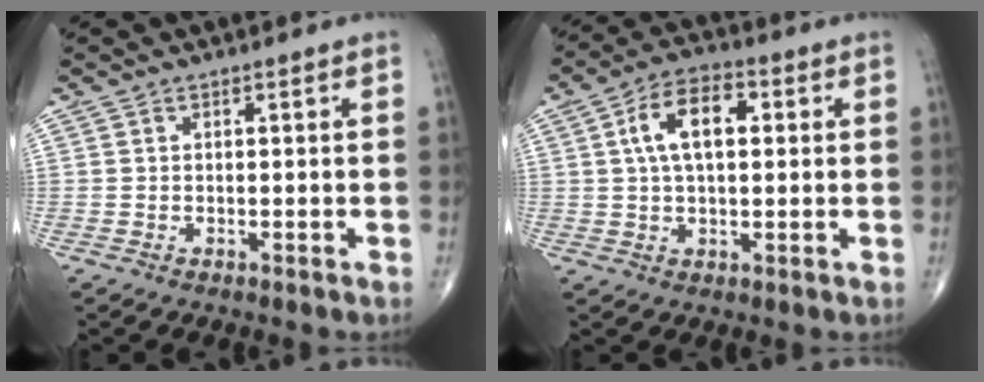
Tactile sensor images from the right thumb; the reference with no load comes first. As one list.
[{"total": 9.7, "force": [2.0, 5.1, 8.0], "torque": [-0.137, 0.019, 0.029]}]